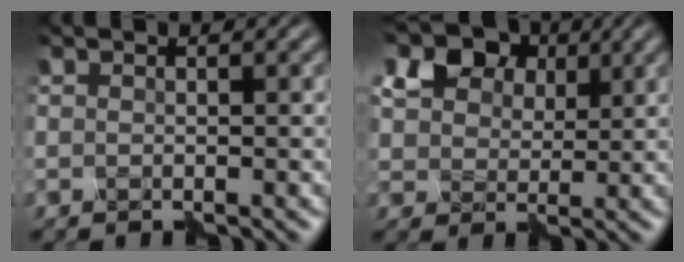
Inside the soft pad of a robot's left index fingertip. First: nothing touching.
{"total": 10.8, "force": [6.1, 7.7, 4.5], "torque": [-0.109, 0.037, 0.105]}